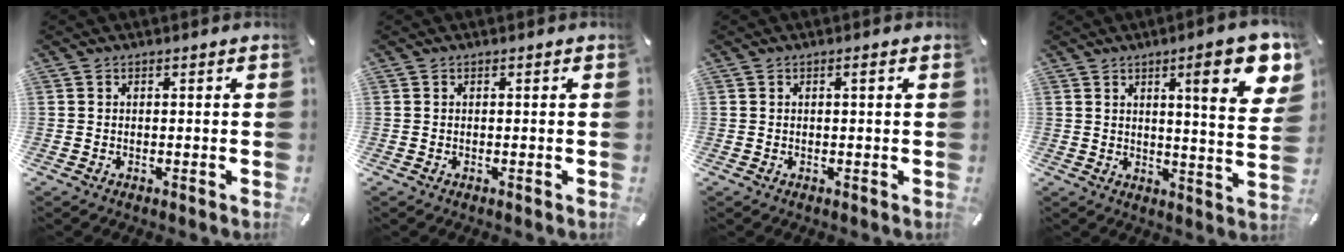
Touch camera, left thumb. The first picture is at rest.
{"total": 0.0}
{"total": 1.3, "force": [0.2, 0.1, 1.2], "torque": [-0.023, -0.001, 0.003]}
{"total": 15.5, "force": [7.0, 3.1, 13.5], "torque": [-0.187, -0.035, 0.099]}